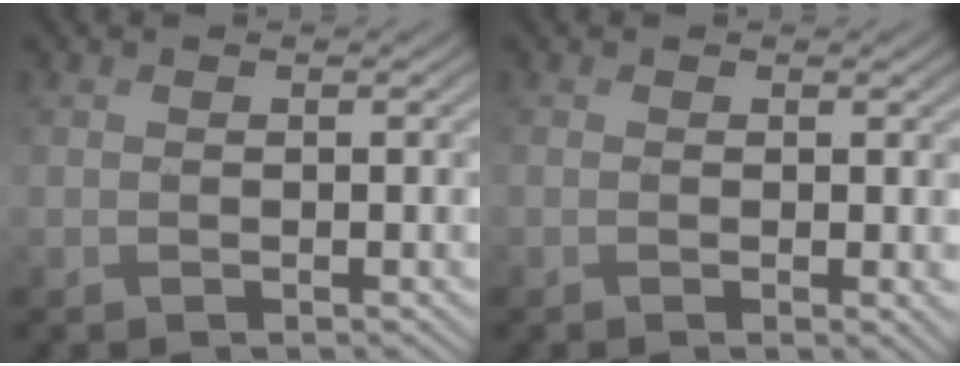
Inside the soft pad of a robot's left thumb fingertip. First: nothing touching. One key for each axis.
{"total": 0.8, "fx": 0.4, "fy": 0.2, "fz": 0.7, "tx": -0.008, "ty": -0.004, "tz": 0.005}